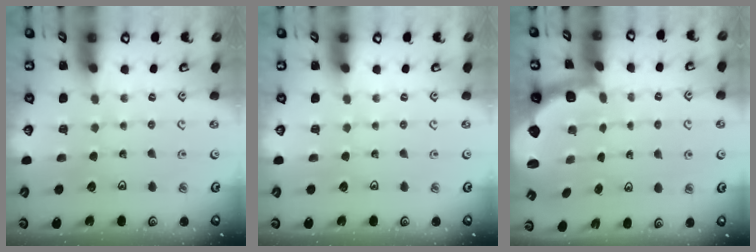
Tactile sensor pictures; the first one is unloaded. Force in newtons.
{"total": 0.0}
{"total": 2.6, "press": 2.0, "slide": 1.7}